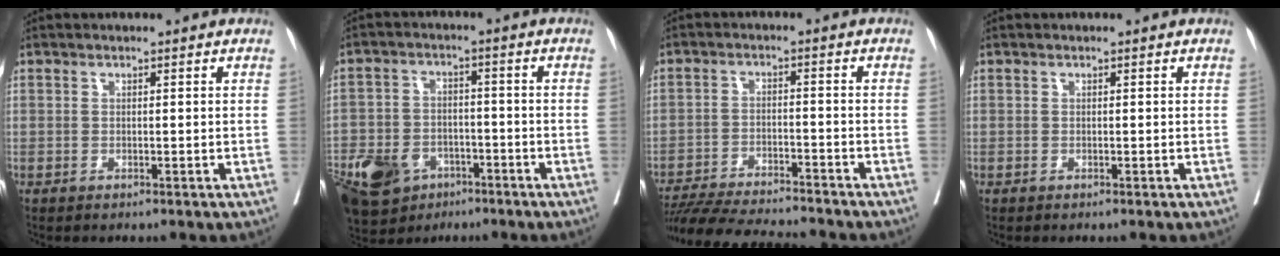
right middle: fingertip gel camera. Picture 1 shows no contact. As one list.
[{"total": 16.5, "force": [-9.2, 10.9, 8.2], "torque": [-0.207, -0.007, -0.148]}, {"total": 14.7, "force": [-13.5, 1.3, 5.5], "torque": [-0.092, -0.016, -0.208]}, {"total": 0.0}]